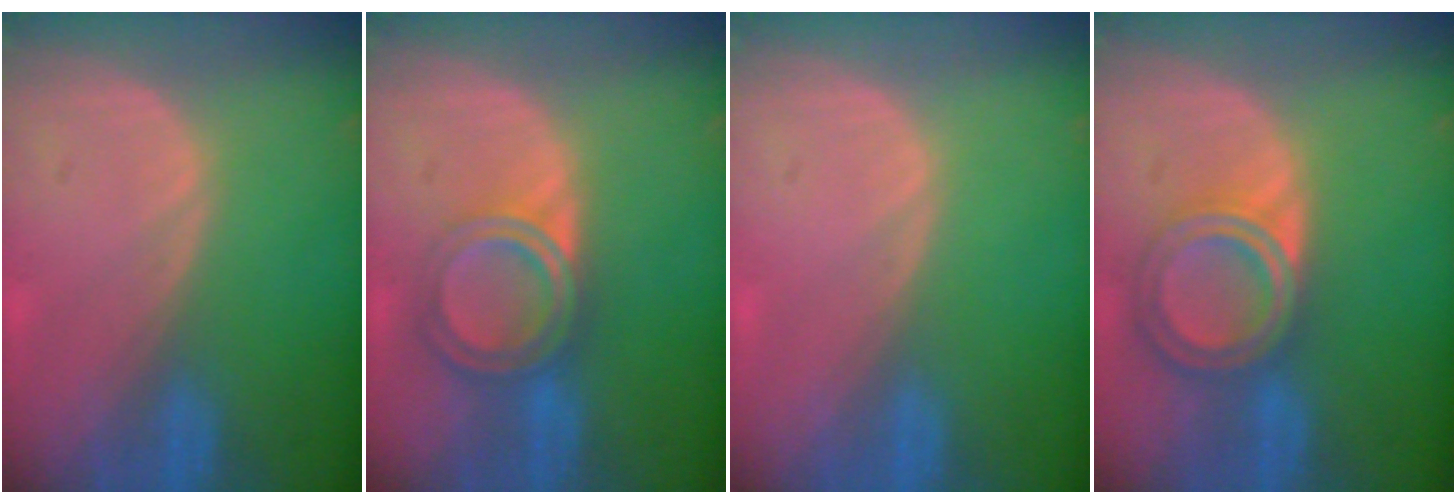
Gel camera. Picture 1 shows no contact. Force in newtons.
{"total": 6.4, "press": 5.4, "slide": 3.4}
{"total": 0.0}
{"total": 6.8, "press": 6.1, "slide": 3.1}